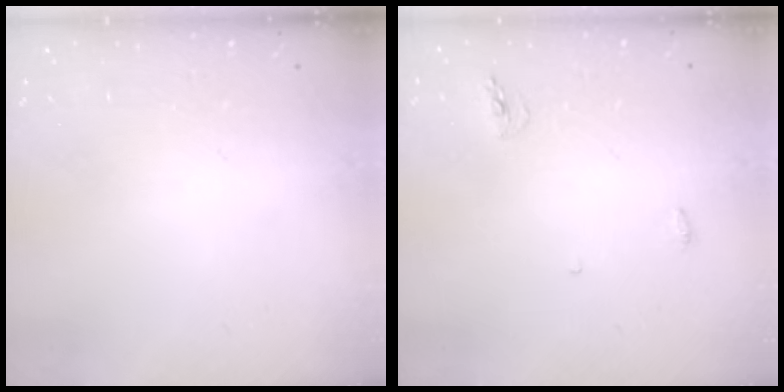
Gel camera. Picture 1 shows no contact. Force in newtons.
{"total": 7.6, "press": 4.3, "slide": 6.2}